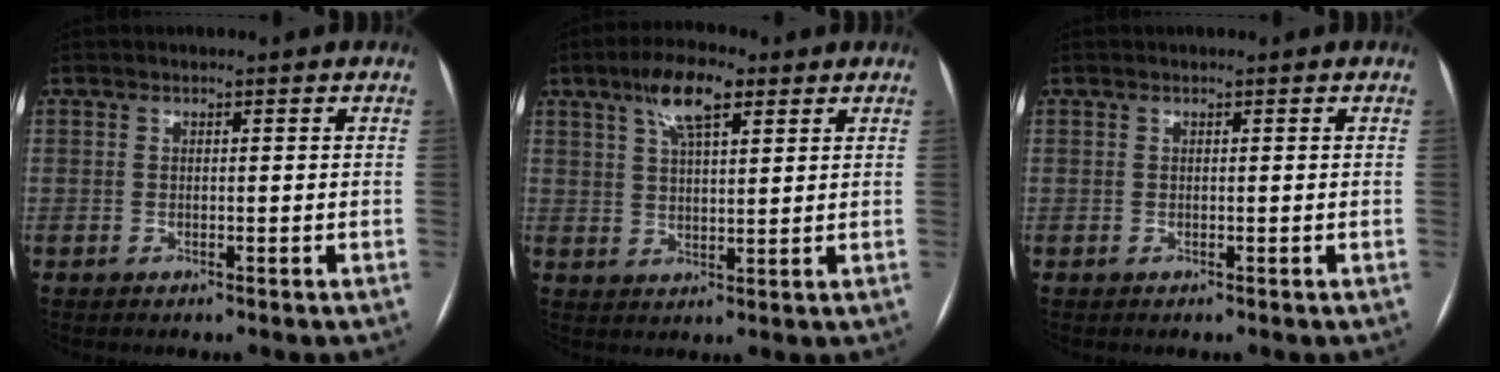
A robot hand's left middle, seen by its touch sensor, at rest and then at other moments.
{"total": 7.8, "force": [4.4, 2.2, 6.0], "torque": [-0.116, 0.017, 0.078]}
{"total": 0.0}